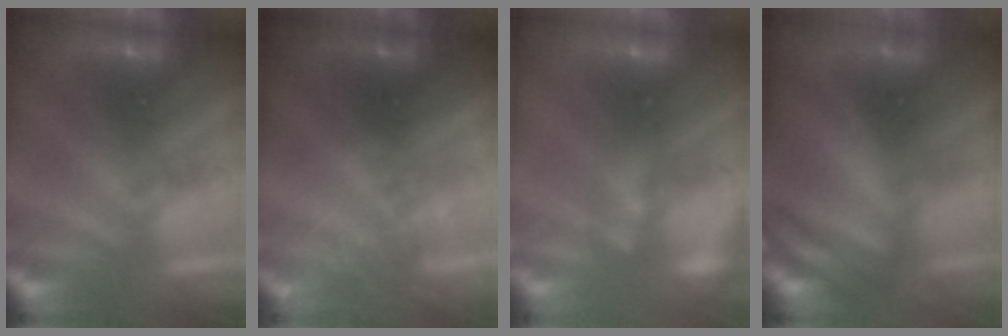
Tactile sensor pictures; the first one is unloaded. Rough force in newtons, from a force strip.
{"total": 2.4}
{"total": 2.4}
{"total": 6.2}